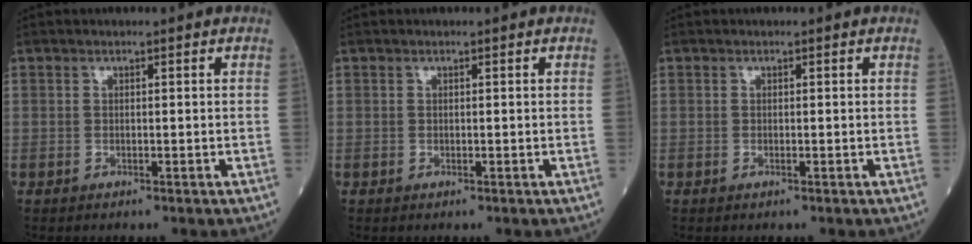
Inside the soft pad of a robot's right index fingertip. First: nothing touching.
{"total": 0.0}
{"total": 0.0}